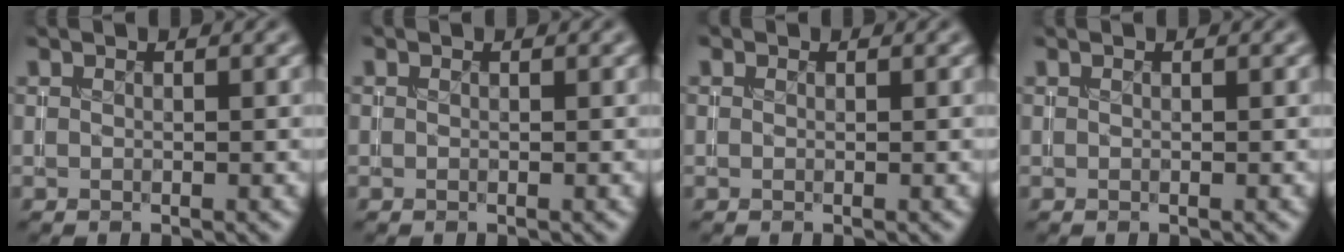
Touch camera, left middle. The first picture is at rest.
{"total": 0.0}
{"total": 0.0}
{"total": 0.0}